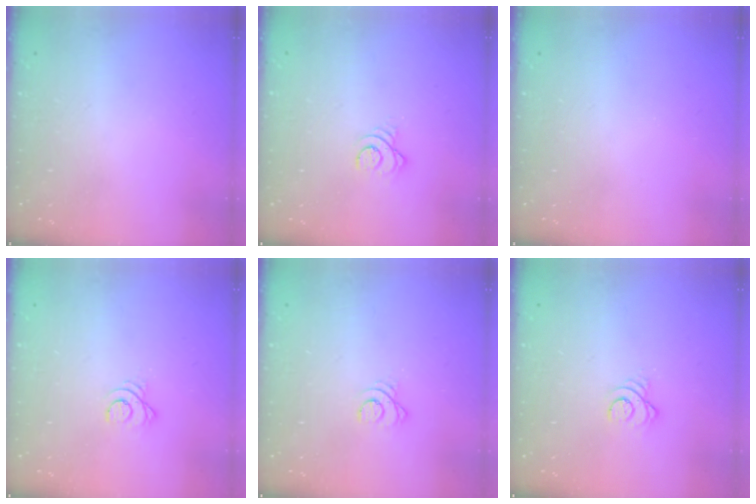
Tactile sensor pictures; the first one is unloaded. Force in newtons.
{"total": 3.0, "press": 2.9, "slide": 0.4}
{"total": 0.0}
{"total": 2.7, "press": 2.7, "slide": 0.3}
{"total": 2.4, "press": 2.4, "slide": 0.3}
{"total": 3.0, "press": 3.0, "slide": 0.4}